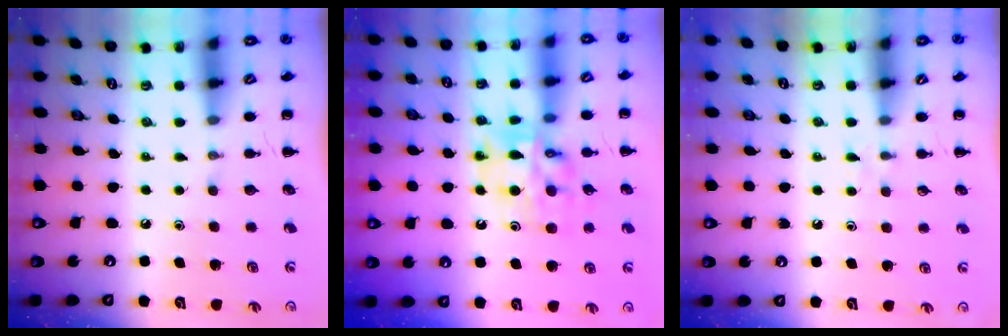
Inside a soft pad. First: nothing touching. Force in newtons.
{"total": 12.2, "press": 11.7, "slide": 3.4}
{"total": 2.4, "press": 2.3, "slide": 1.0}